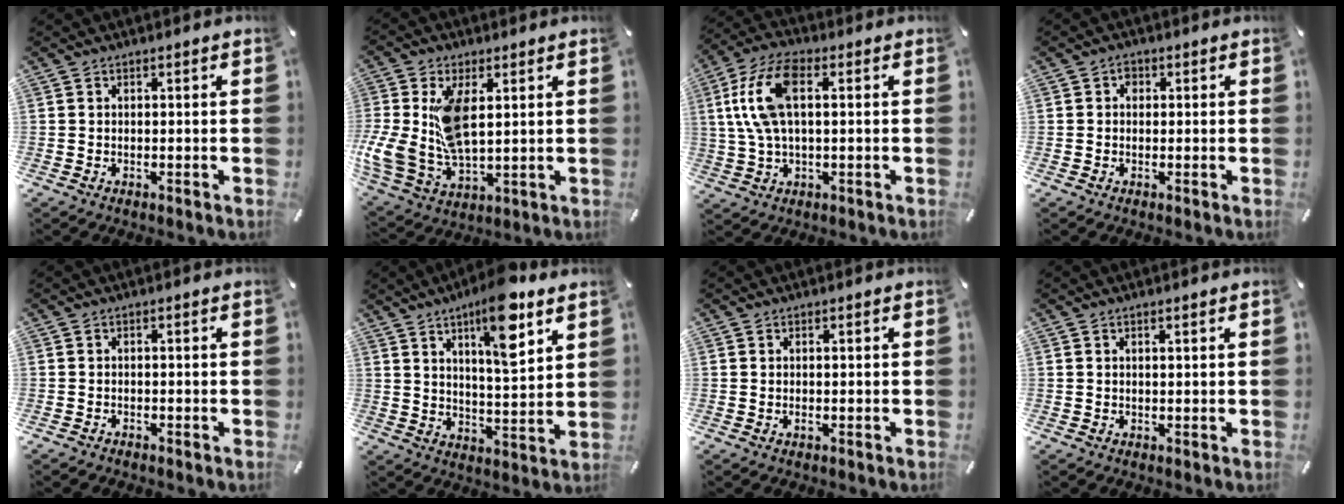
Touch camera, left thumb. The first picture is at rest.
{"total": 13.8, "force": [2.6, 8.1, 10.8], "torque": [-0.254, -0.010, 0.049]}
{"total": 12.4, "force": [2.6, 6.0, 10.6], "torque": [-0.228, 0.006, 0.044]}
{"total": 1.6, "force": [0.1, 1.4, 0.8], "torque": [-0.016, 0.008, -0.001]}
{"total": 0.7, "force": [-0.6, 0.3, 0.0], "torque": [0.000, 0.004, -0.015]}
{"total": 13.4, "force": [8.2, 3.6, 10.0], "torque": [-0.153, -0.042, 0.133]}
{"total": 0.9, "force": [-0.1, 0.3, 0.8], "torque": [-0.015, 0.000, -0.002]}
{"total": 0.8, "force": [0.5, 0.2, 0.7], "torque": [-0.013, 0.000, 0.007]}